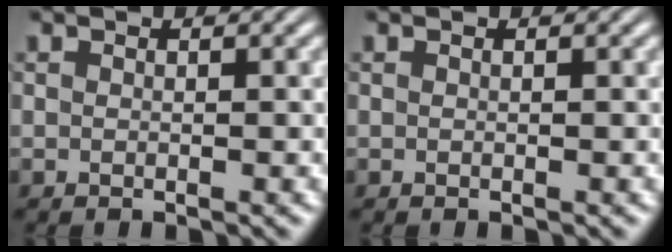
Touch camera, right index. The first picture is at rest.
{"total": 0.0}